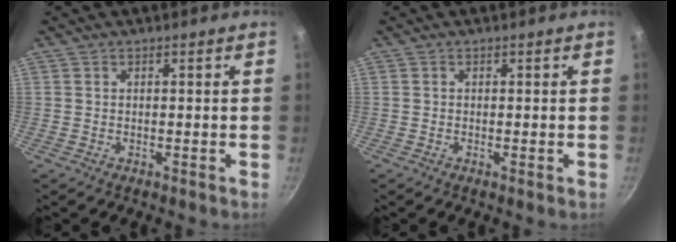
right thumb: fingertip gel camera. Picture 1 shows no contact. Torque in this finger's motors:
{"motor_torque": [-0.16, -0.09, -0.26, 0.02, -0.03]}